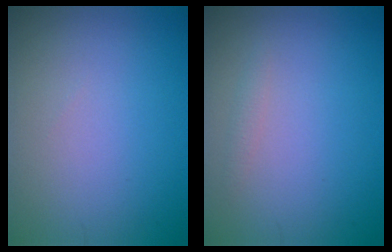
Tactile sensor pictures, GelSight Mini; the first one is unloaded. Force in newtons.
{"total": 0.7, "press": 0.7, "slide": 0.0}